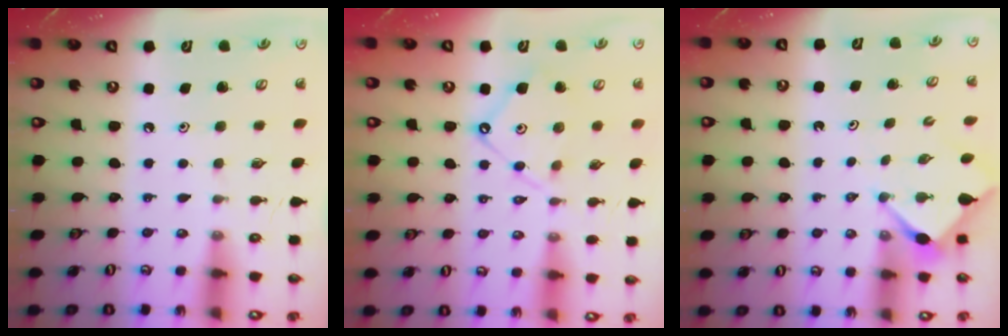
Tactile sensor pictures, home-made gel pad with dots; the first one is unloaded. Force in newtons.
{"total": 9.7, "press": 9.7, "slide": 1.0}
{"total": 2.7, "press": 2.7, "slide": 0.3}